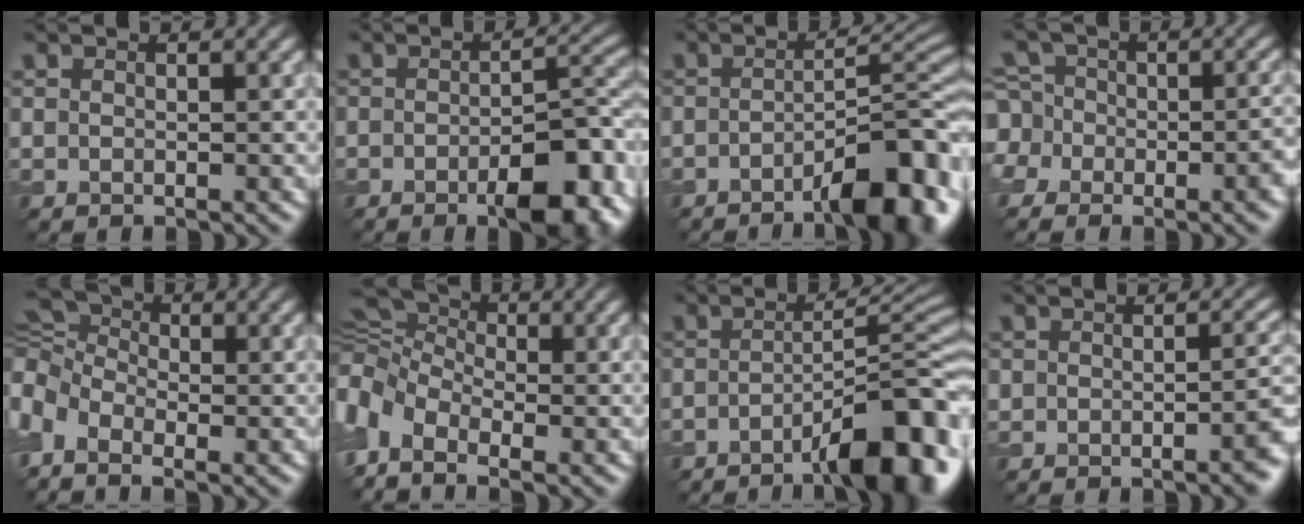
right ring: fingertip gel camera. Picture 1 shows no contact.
{"total": 7.7, "force": [-3.4, 2.3, 6.5], "torque": [-0.088, 0.005, -0.037]}
{"total": 8.4, "force": [-4.3, 2.0, 6.9], "torque": [-0.081, 0.015, -0.057]}
{"total": 7.6, "force": [-3.7, 6.0, 3.1], "torque": [-0.044, 0.009, -0.075]}
{"total": 5.4, "force": [-1.9, 3.5, 3.6], "torque": [-0.094, 0.008, -0.030]}
{"total": 7.4, "force": [-2.7, 4.7, 5.0], "torque": [-0.126, 0.004, -0.038]}
{"total": 9.3, "force": [-4.6, 2.1, 7.8], "torque": [-0.093, 0.019, -0.062]}
{"total": 2.5, "force": [-1.4, 0.5, 2.0], "torque": [-0.016, 0.007, -0.014]}